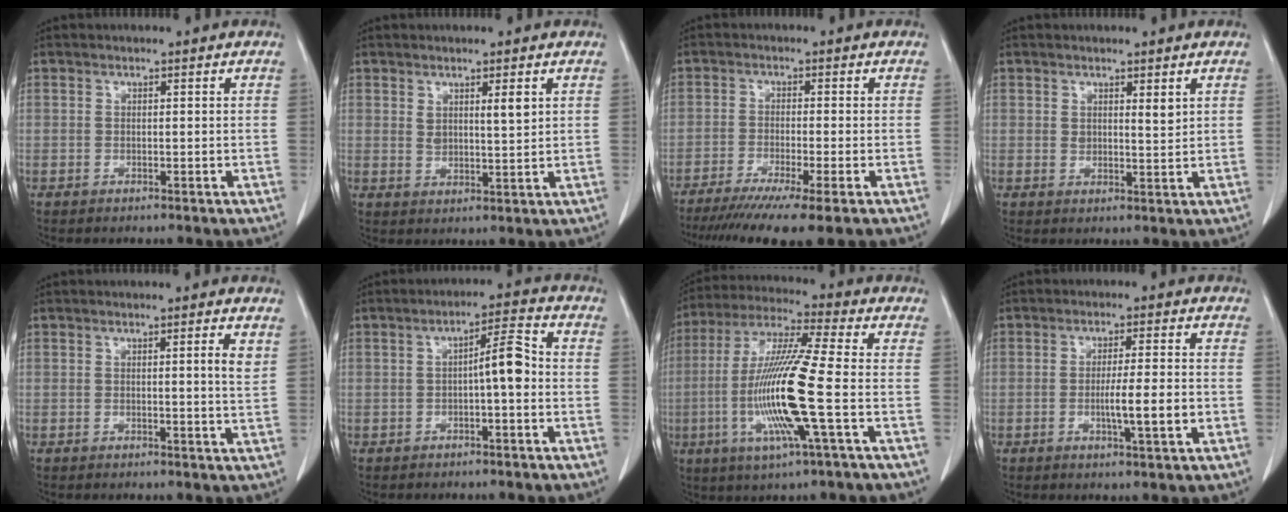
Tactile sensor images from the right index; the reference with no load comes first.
{"total": 3.5, "force": [1.8, 0.7, 2.9], "torque": [-0.051, -0.007, 0.031]}
{"total": 11.9, "force": [-8.9, -0.3, 7.9], "torque": [-0.118, -0.033, -0.140]}
{"total": 2.3, "force": [1.4, 0.7, 1.8], "torque": [-0.030, -0.010, 0.025]}
{"total": 2.3, "force": [1.0, -0.3, 2.1], "torque": [-0.029, -0.005, 0.013]}
{"total": 5.0, "force": [-0.5, 0.7, 5.0], "torque": [-0.073, 0.016, -0.010]}
{"total": 15.6, "force": [-3.2, -0.2, 15.2], "torque": [-0.313, -0.012, -0.071]}
{"total": 6.1, "force": [-1.4, 0.0, 5.9], "torque": [-0.096, -0.008, -0.022]}